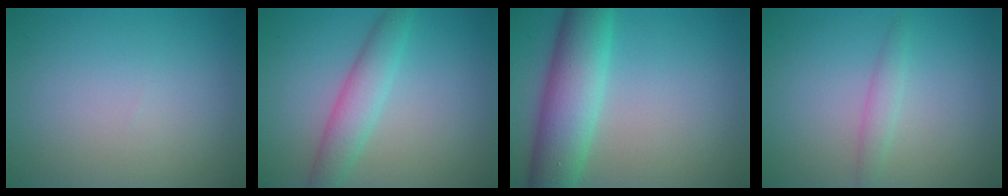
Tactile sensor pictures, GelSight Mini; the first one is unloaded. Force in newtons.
{"total": 3.5, "press": 3.5, "slide": 0.1}
{"total": 7.5, "press": 7.5, "slide": 0.1}
{"total": 1.5, "press": 1.5, "slide": 0.0}